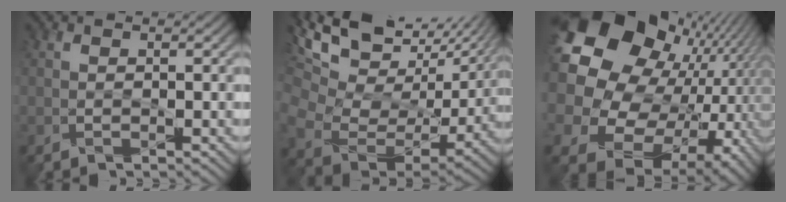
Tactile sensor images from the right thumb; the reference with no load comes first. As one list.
[{"total": 16.4, "force": [9.1, 9.1, 10.1], "torque": [-0.234, 0.017, 0.169]}, {"total": 21.5, "force": [4.2, 17.0, 12.5], "torque": [-0.281, -0.019, 0.096]}]